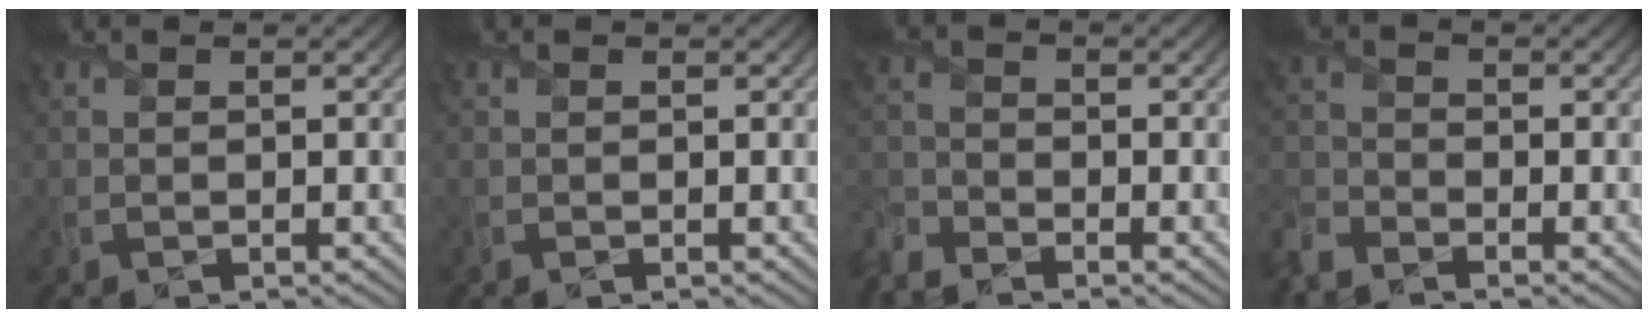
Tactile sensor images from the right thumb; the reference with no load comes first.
{"total": 0.0}
{"total": 4.2, "force": [-3.8, 1.3, 1.2], "torque": [-0.032, -0.013, -0.093]}
{"total": 4.2, "force": [-3.7, 1.4, 1.3], "torque": [-0.033, -0.011, -0.093]}